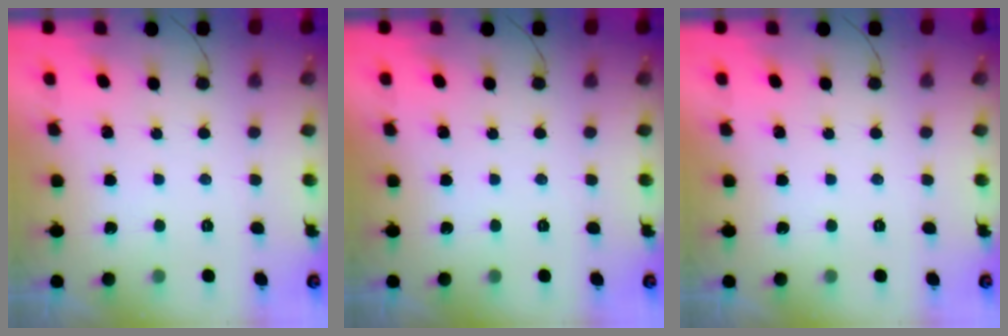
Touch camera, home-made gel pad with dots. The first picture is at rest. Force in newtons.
{"total": 0.0}
{"total": 0.0}